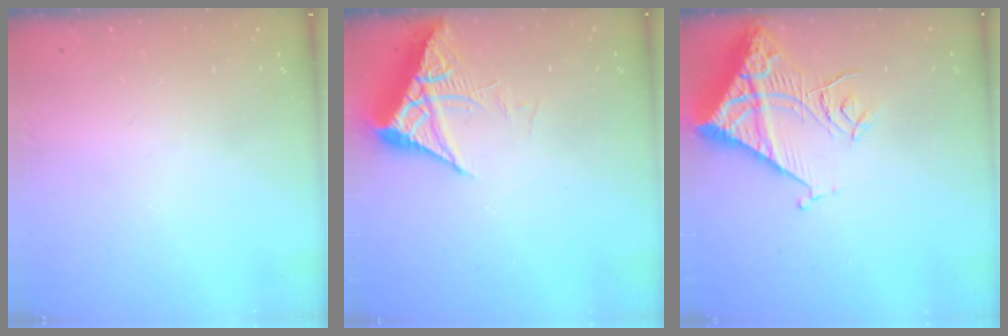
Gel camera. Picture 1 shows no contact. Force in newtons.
{"total": 6.6, "press": 6.6, "slide": 0.8}
{"total": 14.6, "press": 14.5, "slide": 1.4}